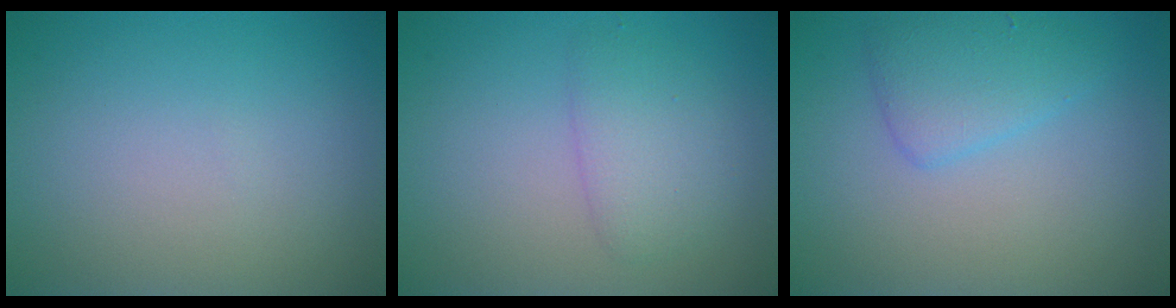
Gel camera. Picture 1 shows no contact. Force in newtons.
{"total": 2.6, "press": 2.6, "slide": 0.1}
{"total": 2.8, "press": 2.8, "slide": 0.3}